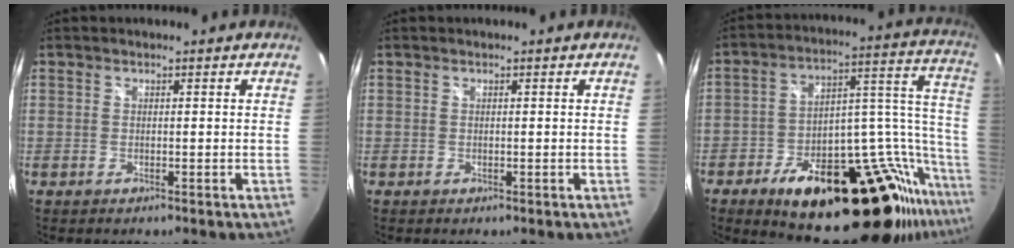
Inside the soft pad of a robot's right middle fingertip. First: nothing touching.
{"total": 0.0}
{"total": 31.0, "force": [-18.4, 9.8, 23.0], "torque": [-0.291, 0.019, -0.269]}